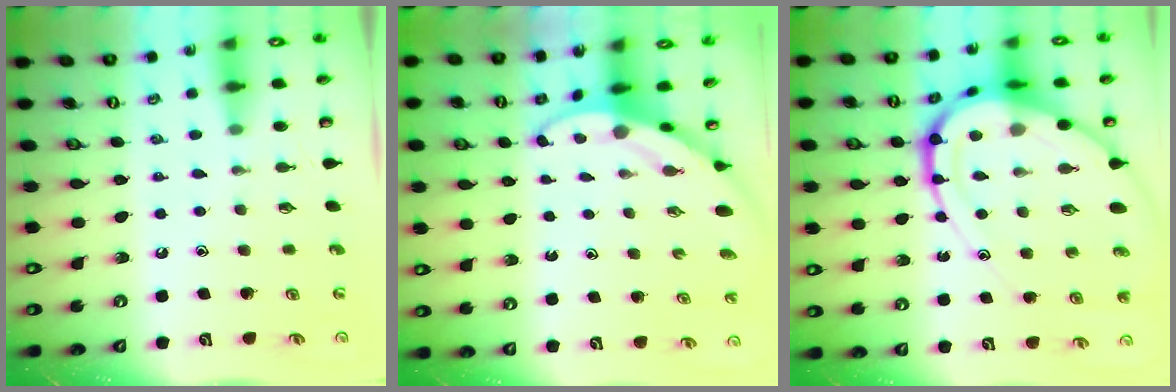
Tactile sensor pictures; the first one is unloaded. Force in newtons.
{"total": 3.6, "press": 3.6, "slide": 0.1}
{"total": 21.5, "press": 21.4, "slide": 2.2}